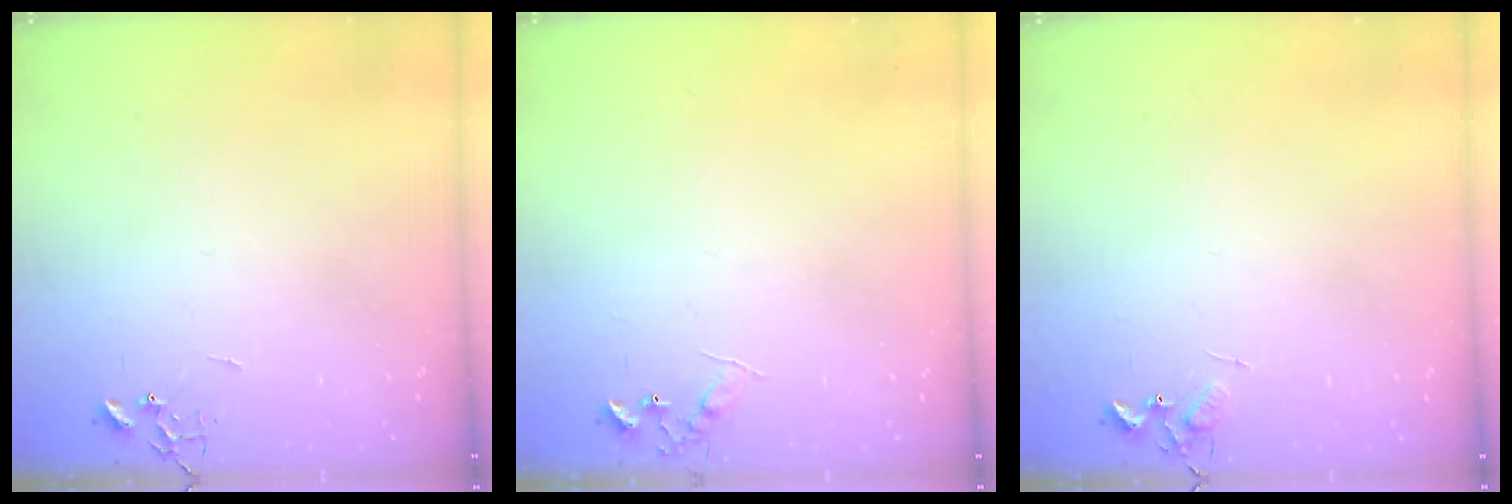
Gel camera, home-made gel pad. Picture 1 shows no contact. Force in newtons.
{"total": 7.0, "press": 7.0, "slide": 0.8}
{"total": 5.9, "press": 5.9, "slide": 0.3}